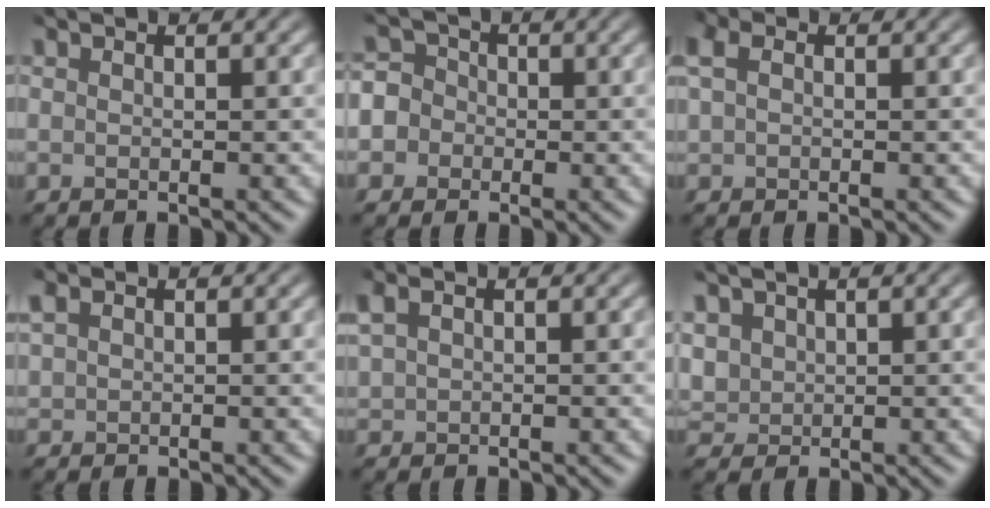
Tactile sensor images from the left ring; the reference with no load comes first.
{"total": 4.3, "force": [-1.0, 4.1, 0.8], "torque": [-0.018, 0.029, -0.040]}
{"total": 2.2, "force": [0.6, 1.6, 1.3], "torque": [-0.041, 0.010, 0.020]}
{"total": 0.8, "force": [0.7, 0.4, 0.2], "torque": [-0.015, 0.007, 0.025]}
{"total": 1.1, "force": [0.7, 0.5, 0.7], "torque": [-0.027, 0.007, 0.026]}
{"total": 1.9, "force": [1.3, 1.3, 0.6], "torque": [-0.029, 0.005, 0.036]}